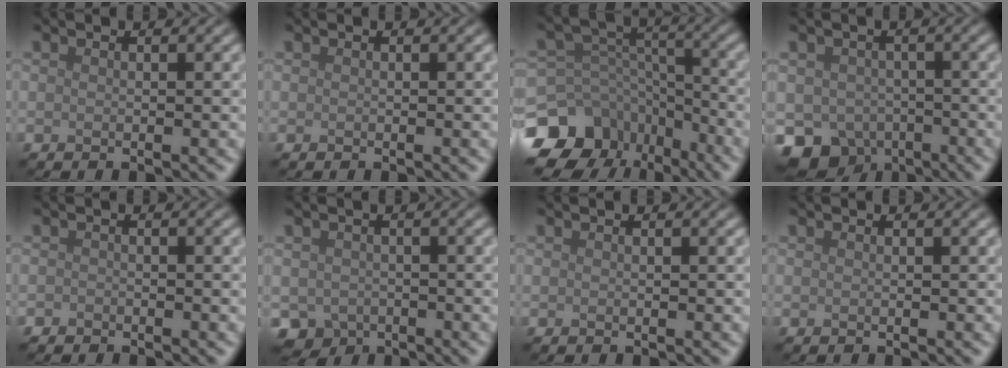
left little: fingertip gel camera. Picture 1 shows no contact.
{"total": 0.0}
{"total": 15.9, "force": [-10.2, 11.3, 4.5], "torque": [-0.109, -0.043, -0.152]}
{"total": 7.7, "force": [-4.6, 5.7, 2.4], "torque": [-0.037, -0.034, -0.064]}
{"total": 0.6, "force": [-0.5, 0.3, 0.0], "torque": [0.000, -0.004, -0.009]}
{"total": 3.5, "force": [-1.8, 2.8, 0.9], "torque": [-0.019, -0.018, -0.029]}
{"total": 0.0}
{"total": 0.0}